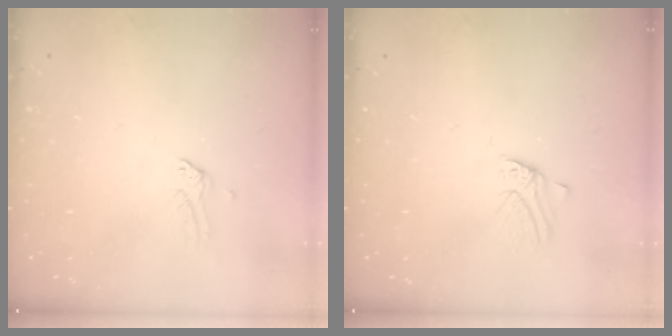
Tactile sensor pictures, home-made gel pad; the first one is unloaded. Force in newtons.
{"total": 2.8, "press": 2.7, "slide": 0.3}